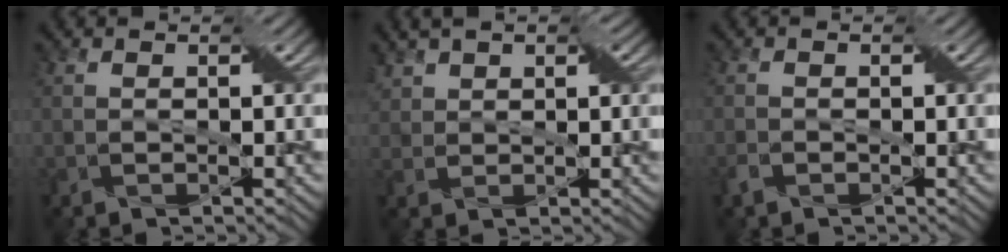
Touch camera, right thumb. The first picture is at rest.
{"total": 4.1, "force": [2.7, 2.4, 2.1], "torque": [-0.049, 0.012, 0.049]}
{"total": 1.3, "force": [-0.9, 0.8, 0.6], "torque": [-0.019, 0.001, -0.018]}